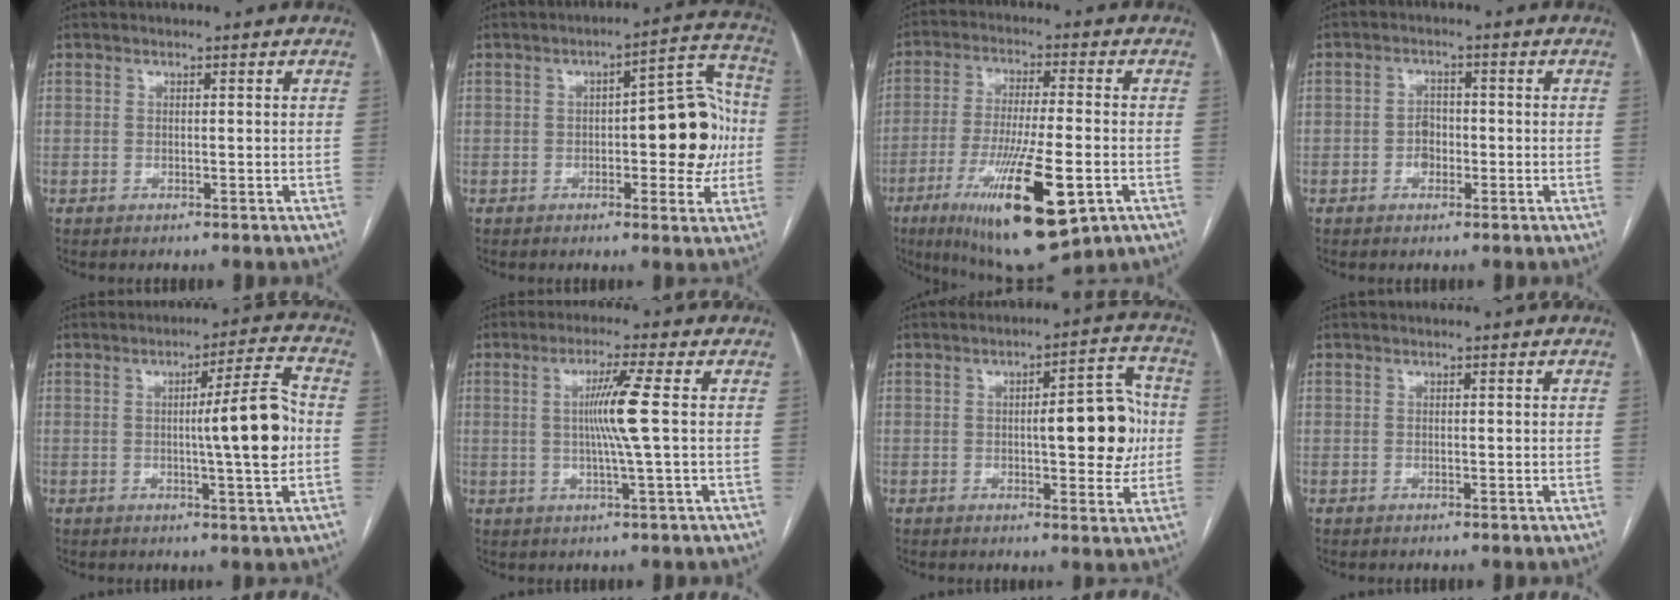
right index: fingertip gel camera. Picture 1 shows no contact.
{"total": 12.6, "force": [-0.8, 4.5, 11.8], "torque": [-0.145, 0.038, -0.006]}
{"total": 18.3, "force": [-7.8, 3.2, 16.3], "torque": [-0.278, -0.036, -0.120]}
{"total": 2.6, "force": [-1.0, 1.9, 1.6], "torque": [-0.024, 0.007, -0.018]}
{"total": 9.8, "force": [-0.5, -0.2, 9.7], "torque": [-0.137, 0.008, -0.011]}
{"total": 6.5, "force": [0.6, -1.5, 6.3], "torque": [-0.115, -0.002, 0.012]}
{"total": 10.4, "force": [0.1, 3.1, 9.9], "torque": [-0.125, 0.022, 0.004]}
{"total": 0.0}